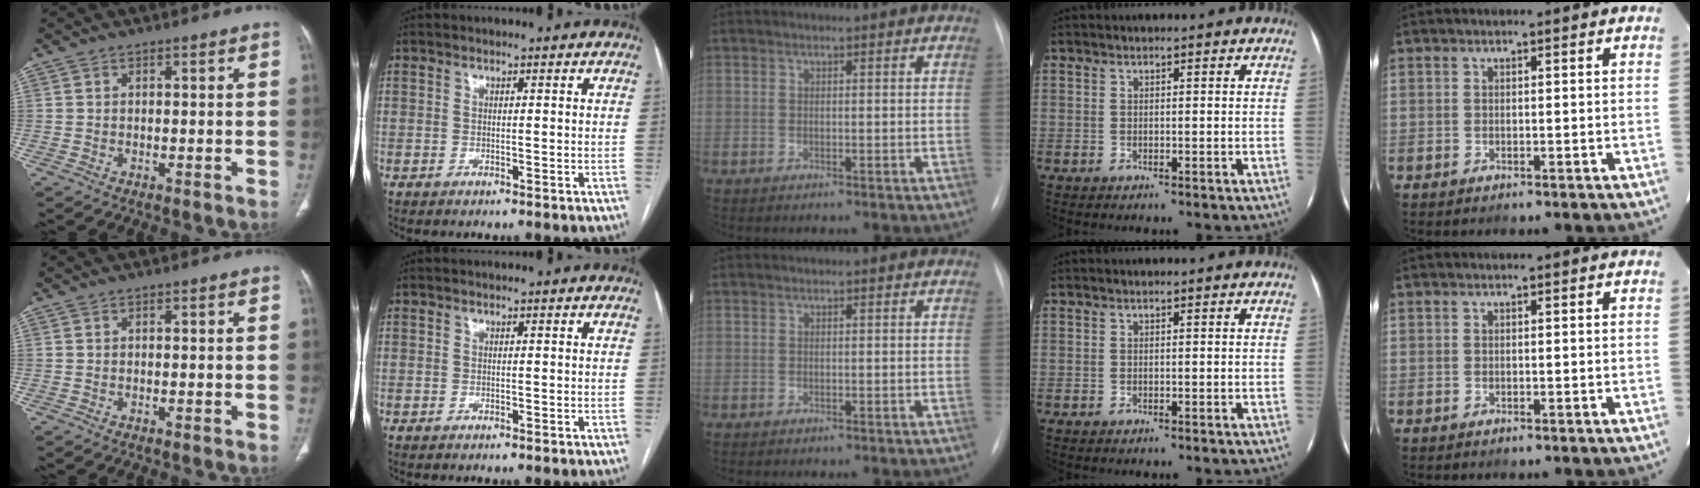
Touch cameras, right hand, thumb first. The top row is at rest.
{}